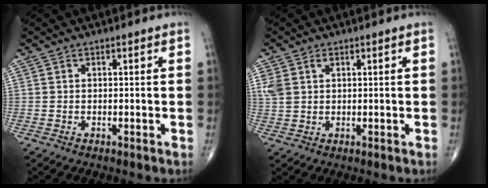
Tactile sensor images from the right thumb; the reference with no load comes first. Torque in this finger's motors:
{"motor_torque": [0.28, 1.24, 0.45, 0.55, 0.04]}